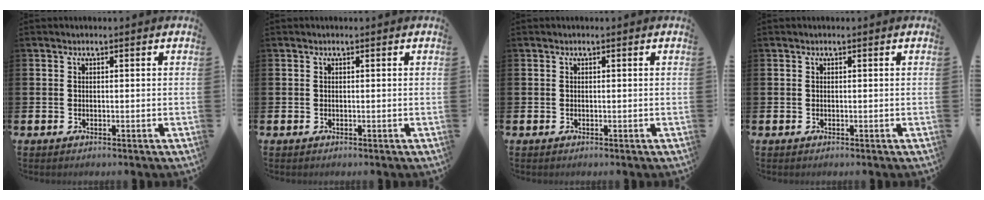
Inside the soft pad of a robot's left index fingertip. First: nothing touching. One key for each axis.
{"total": 0.0}
{"total": 0.0}
{"total": 0.0}